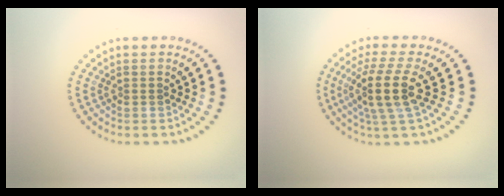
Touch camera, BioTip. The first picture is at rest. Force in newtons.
{"total": 4.3, "press": 3.4, "slide": 2.6}